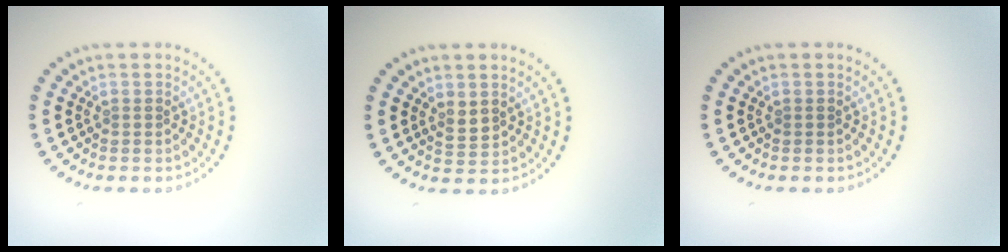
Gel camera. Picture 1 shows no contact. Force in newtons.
{"total": 1.4, "press": 1.4, "slide": 0.4}
{"total": 0.0}